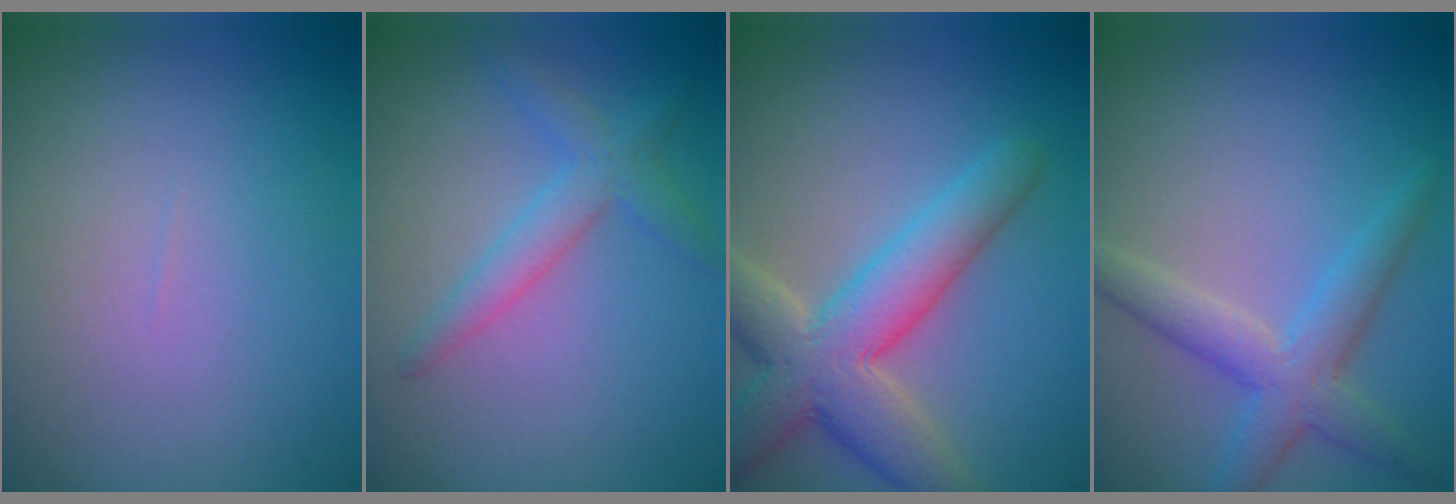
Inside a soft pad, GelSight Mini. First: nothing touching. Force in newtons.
{"total": 2.7, "press": 2.7, "slide": 0.1}
{"total": 6.8, "press": 6.8, "slide": 0.6}
{"total": 3.8, "press": 3.8, "slide": 0.2}